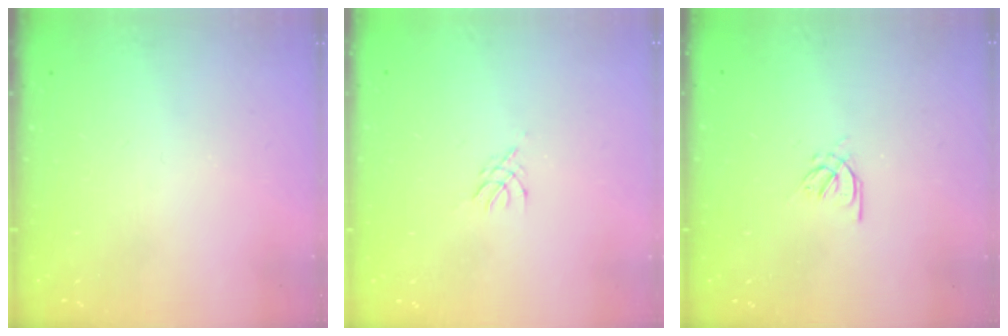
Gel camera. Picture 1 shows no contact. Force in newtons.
{"total": 2.8, "press": 2.7, "slide": 0.6}
{"total": 2.6, "press": 2.5, "slide": 0.7}